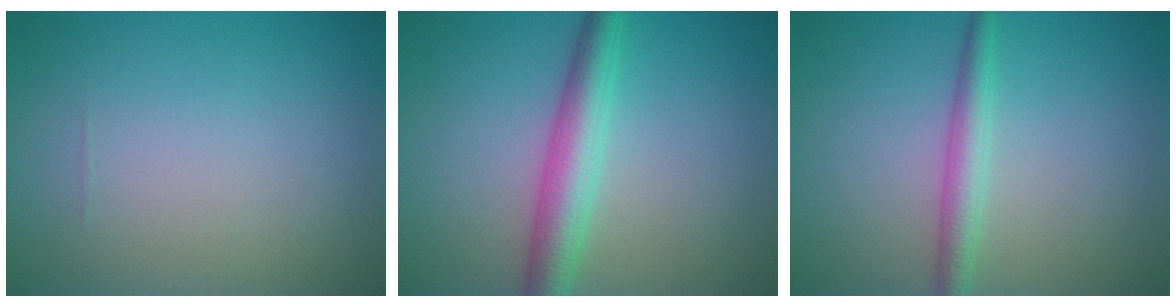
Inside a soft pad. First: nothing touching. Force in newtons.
{"total": 4.5, "press": 4.5, "slide": 0.1}
{"total": 2.6, "press": 2.6, "slide": 0.0}